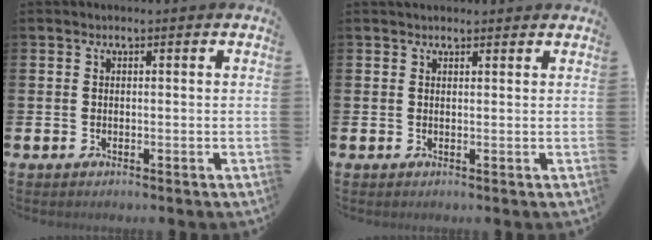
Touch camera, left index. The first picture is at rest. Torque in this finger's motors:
{"motor_torque": [0.90, -1.24, 0.31, 0.07]}